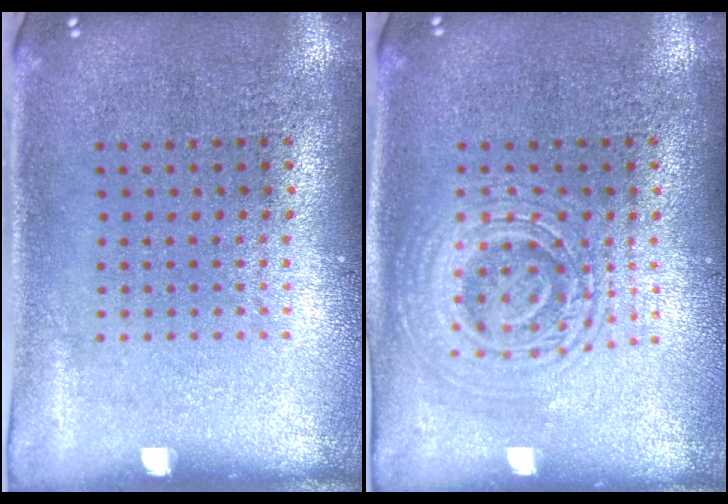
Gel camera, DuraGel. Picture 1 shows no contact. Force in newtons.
{"total": 2.8, "press": 2.8, "slide": 0.4}